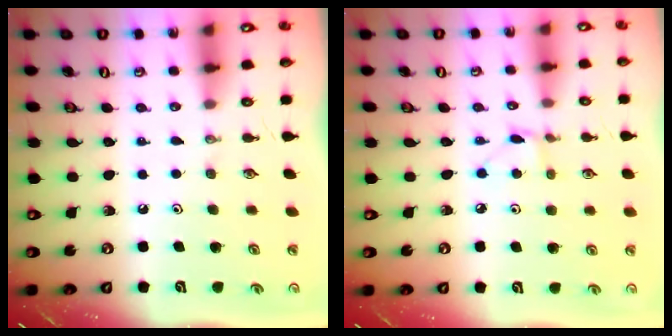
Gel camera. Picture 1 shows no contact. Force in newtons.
{"total": 3.4, "press": 3.4, "slide": 0.5}